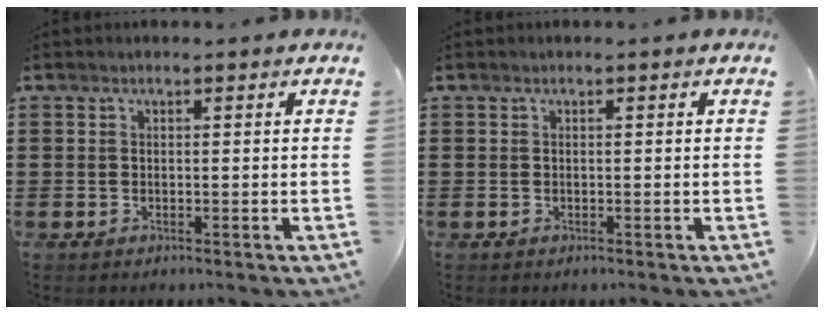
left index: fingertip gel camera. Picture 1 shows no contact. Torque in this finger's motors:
{"motor_torque": [-0.02, -0.02, -0.01, 0.00]}